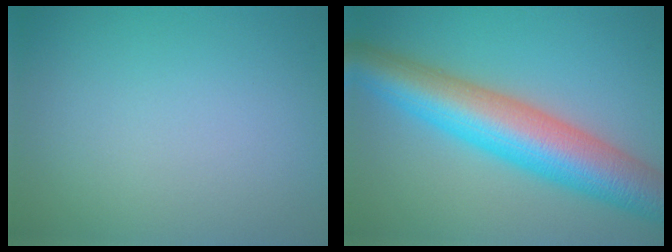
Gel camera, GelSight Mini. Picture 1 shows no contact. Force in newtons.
{"total": 9.7, "press": 9.6, "slide": 0.4}